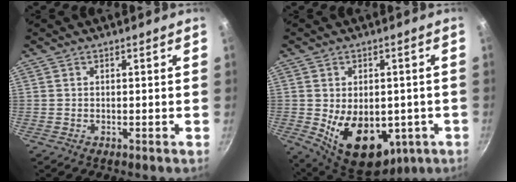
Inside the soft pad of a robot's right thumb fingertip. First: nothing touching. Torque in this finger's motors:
{"motor_torque": [-0.19, 1.26, 1.50, -0.05, 0.12]}